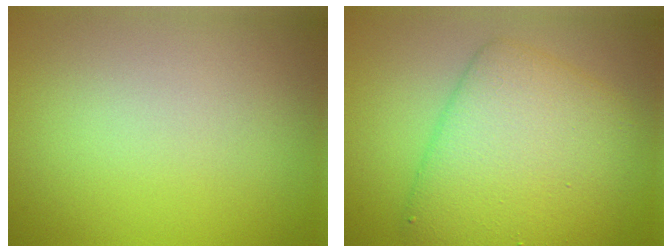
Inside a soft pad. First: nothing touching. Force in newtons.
{"total": 7.6, "press": 7.6, "slide": 0.2}